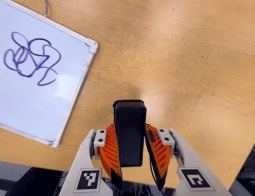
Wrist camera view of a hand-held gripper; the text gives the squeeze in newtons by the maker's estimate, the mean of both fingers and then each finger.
{"total": 4.8, "left": 3.6, "right": 6.0}